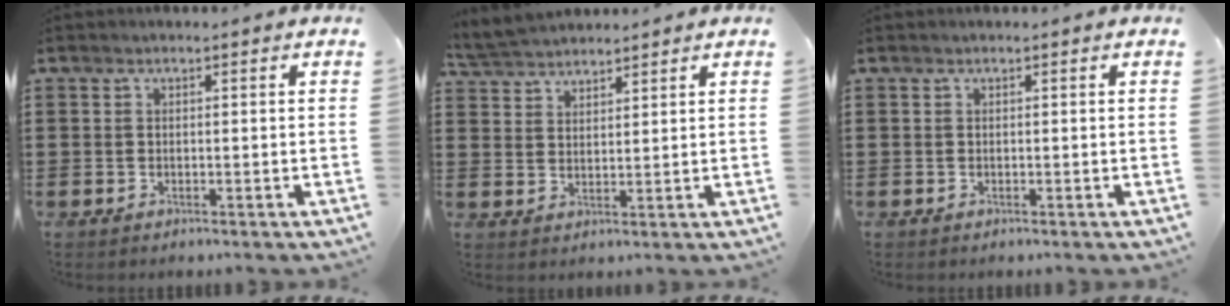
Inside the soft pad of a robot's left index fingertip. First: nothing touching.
{"total": 4.5, "force": [4.4, 0.9, 0.6], "torque": [-0.027, -0.009, 0.082]}
{"total": 0.0}